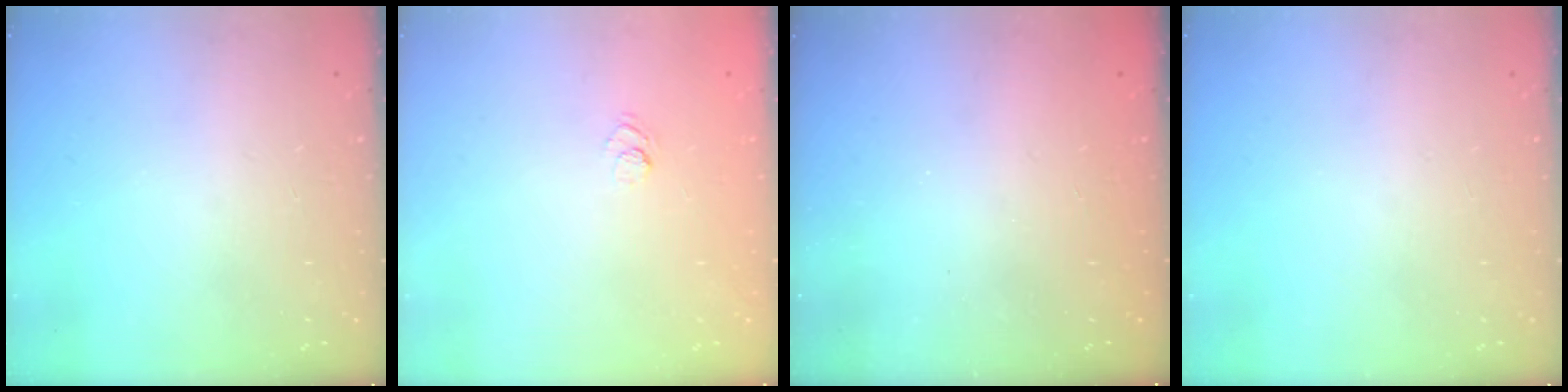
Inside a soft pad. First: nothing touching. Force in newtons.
{"total": 3.6, "press": 3.4, "slide": 1.3}
{"total": 2.4, "press": 2.3, "slide": 0.8}
{"total": 0.0}